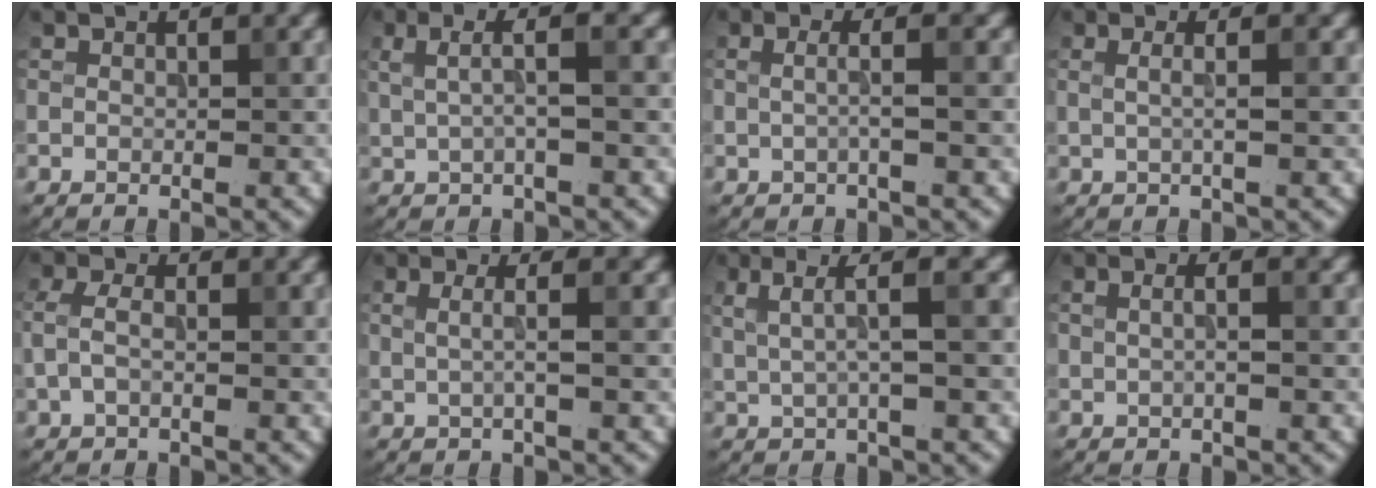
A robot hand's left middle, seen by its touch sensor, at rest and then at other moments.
{"total": 3.1, "force": [0.7, 0.7, 3.0], "torque": [-0.053, 0.007, 0.011]}
{"total": 2.0, "force": [0.0, 0.4, 1.9], "torque": [-0.036, 0.004, -0.004]}
{"total": 2.2, "force": [0.3, 0.7, 2.1], "torque": [-0.026, -0.004, -0.003]}
{"total": 2.0, "force": [-0.3, 1.0, 1.7], "torque": [-0.043, 0.006, -0.012]}
{"total": 2.3, "force": [0.2, 0.6, 2.2], "torque": [-0.039, 0.002, 0.000]}
{"total": 3.8, "force": [1.0, 0.7, 3.5], "torque": [-0.060, 0.005, 0.019]}
{"total": 1.8, "force": [0.4, 0.7, 1.7], "torque": [-0.021, -0.004, -0.001]}